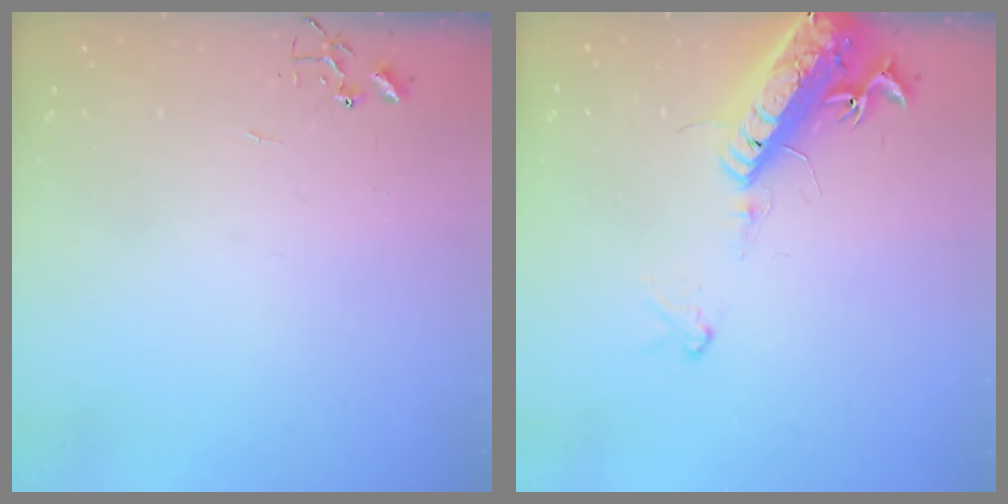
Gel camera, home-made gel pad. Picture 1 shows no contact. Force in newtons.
{"total": 17.9, "press": 17.5, "slide": 3.9}